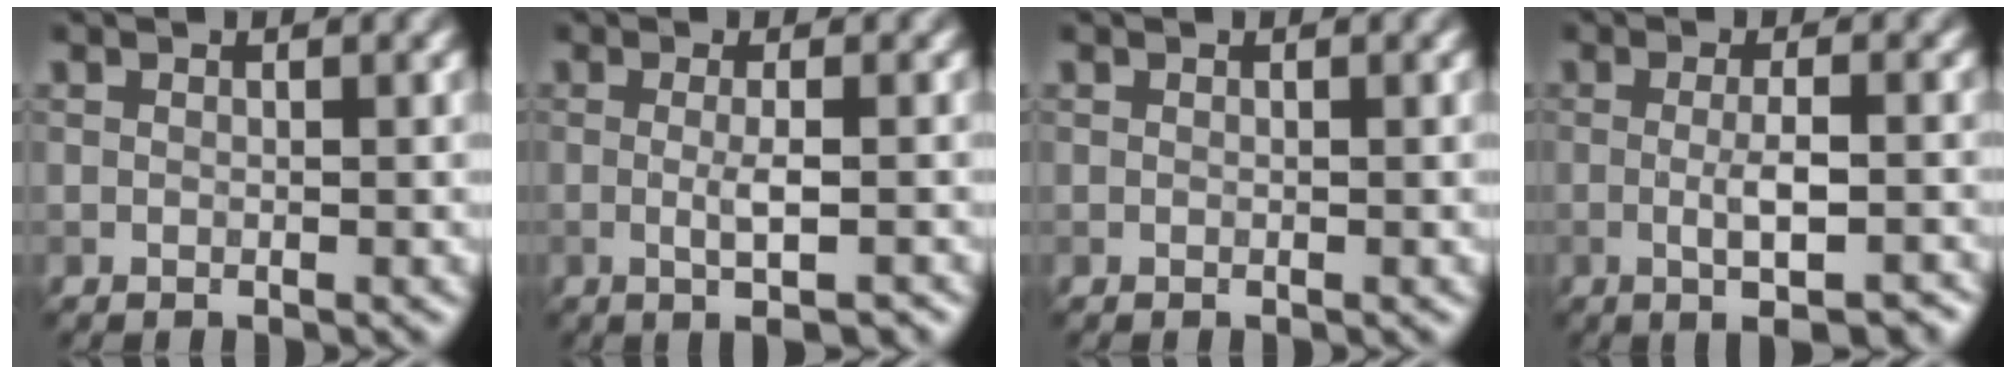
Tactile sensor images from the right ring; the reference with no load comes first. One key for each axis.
{"total": 2.9, "fx": -0.4, "fy": 0.6, "fz": 2.8, "tx": -0.046, "ty": -0.005, "tz": -0.005}
{"total": 0.0}
{"total": 4.5, "fx": -1.0, "fy": 1.1, "fz": 4.3, "tx": -0.068, "ty": -0.005, "tz": -0.012}